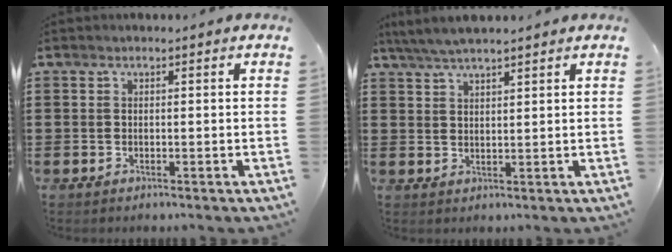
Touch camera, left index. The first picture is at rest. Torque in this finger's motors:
{"motor_torque": [0.29, 0.24, 0.44, 0.06]}